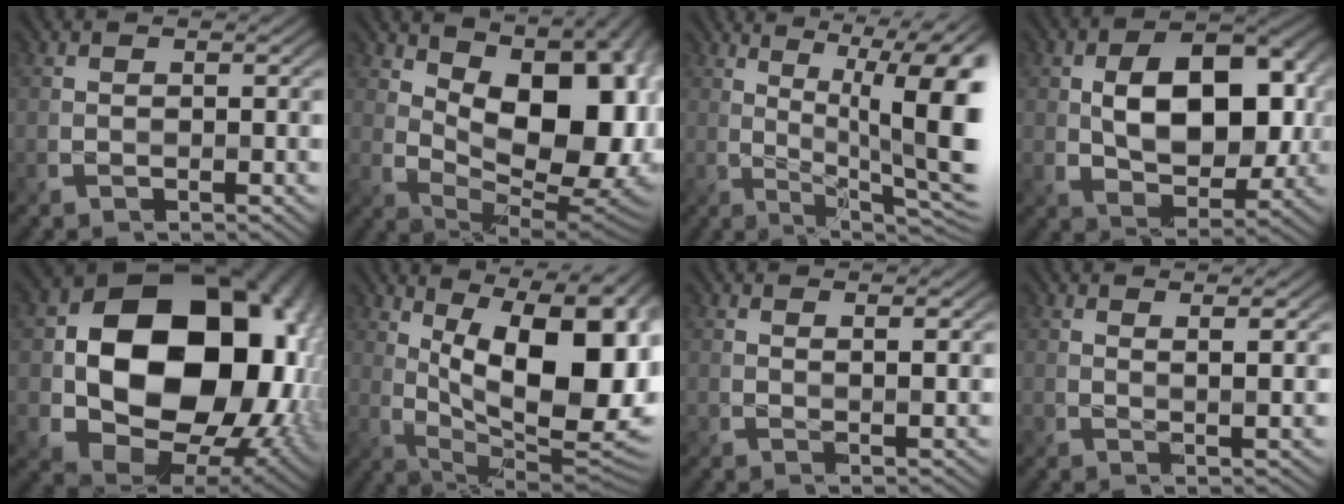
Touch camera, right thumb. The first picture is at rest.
{"total": 15.2, "force": [4.4, 8.2, 12.0], "torque": [-0.156, 0.019, 0.071]}
{"total": 13.5, "force": [2.0, 4.3, 12.6], "torque": [-0.167, 0.020, 0.030]}
{"total": 11.0, "force": [0.9, 7.1, 8.4], "torque": [-0.134, -0.005, 0.020]}
{"total": 20.4, "force": [1.4, 16.1, 12.5], "torque": [-0.220, -0.049, 0.075]}
{"total": 16.5, "force": [3.2, 7.3, 14.4], "torque": [-0.200, 0.010, 0.061]}
{"total": 2.0, "force": [1.3, 0.4, 1.5], "torque": [-0.025, -0.005, 0.023]}
{"total": 2.8, "force": [1.7, 0.4, 2.2], "torque": [-0.036, -0.006, 0.031]}